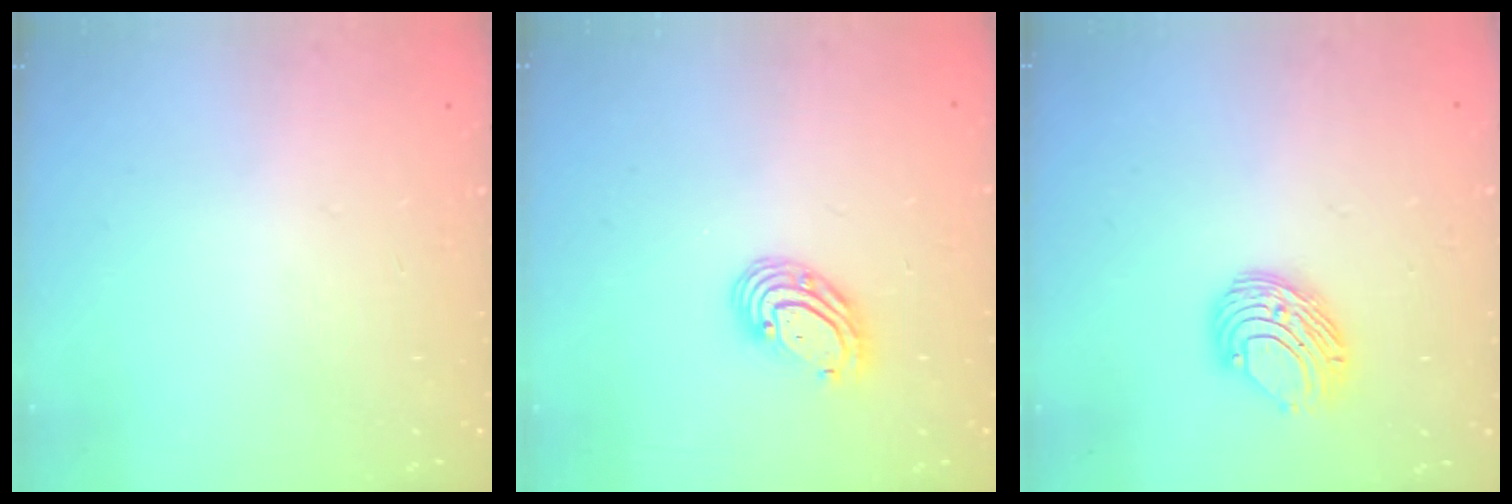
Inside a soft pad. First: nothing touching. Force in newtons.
{"total": 7.2, "press": 7.1, "slide": 1.6}
{"total": 8.7, "press": 8.6, "slide": 0.7}